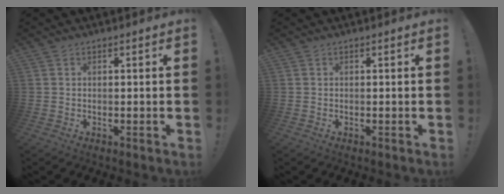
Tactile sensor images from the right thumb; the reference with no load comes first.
{"total": 0.0}